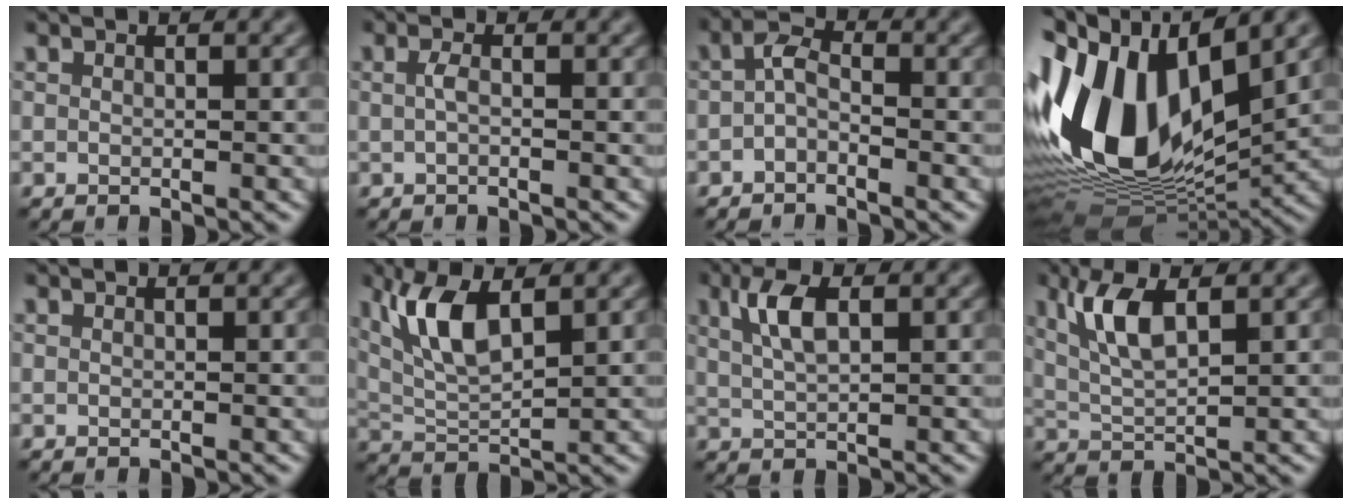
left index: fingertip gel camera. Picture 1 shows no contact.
{"total": 0.8, "force": [-0.5, 0.1, 0.7], "torque": [-0.017, 0.005, -0.006]}
{"total": 1.9, "force": [-1.2, 1.0, 1.2], "torque": [-0.025, 0.010, -0.024]}
{"total": 15.4, "force": [1.6, 8.9, 12.4], "torque": [-0.260, 0.008, 0.023]}
{"total": 0.0}
{"total": 5.5, "force": [2.1, 2.0, 4.6], "torque": [-0.102, 0.003, 0.045]}
{"total": 3.2, "force": [1.0, 1.3, 2.8], "torque": [-0.062, 0.007, 0.024]}
{"total": 4.3, "force": [1.6, 1.5, 3.7], "torque": [-0.086, 0.002, 0.036]}